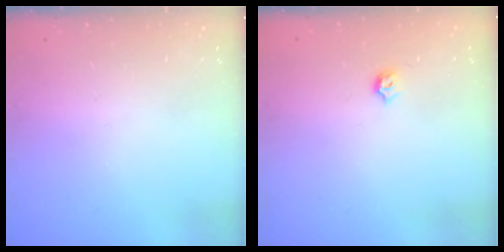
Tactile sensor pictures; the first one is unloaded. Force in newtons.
{"total": 3.4, "press": 3.3, "slide": 0.5}